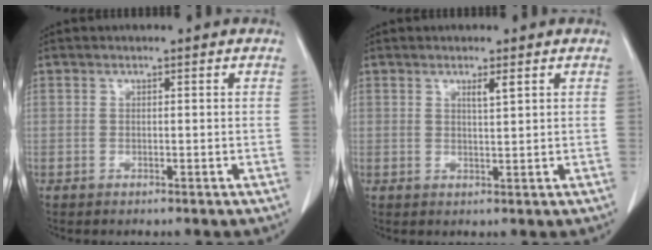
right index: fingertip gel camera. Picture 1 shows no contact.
{"total": 1.7, "force": [0.9, 0.0, 1.4], "torque": [-0.026, -0.002, 0.016]}